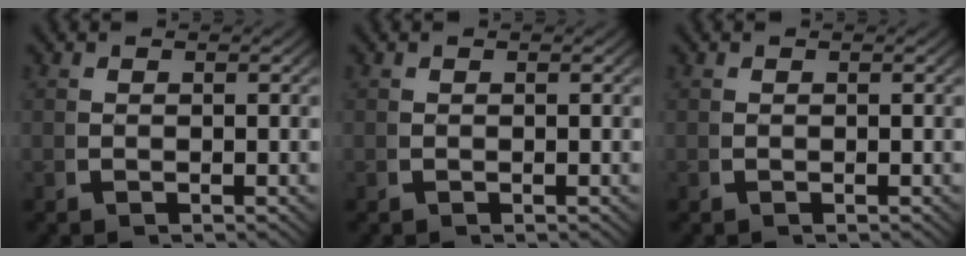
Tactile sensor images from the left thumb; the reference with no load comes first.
{"total": 0.0}
{"total": 0.0}